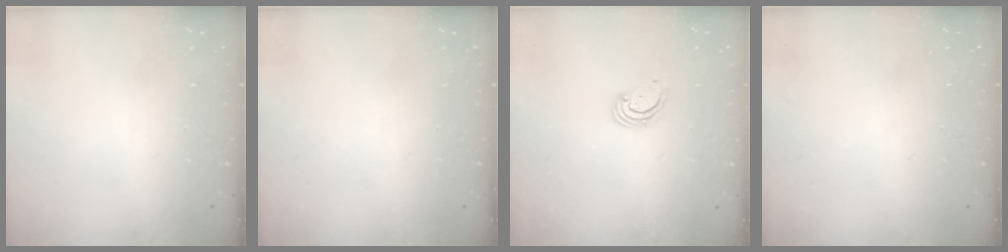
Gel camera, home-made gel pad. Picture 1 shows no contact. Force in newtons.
{"total": 0.0}
{"total": 2.7, "press": 2.7, "slide": 0.3}
{"total": 0.0}